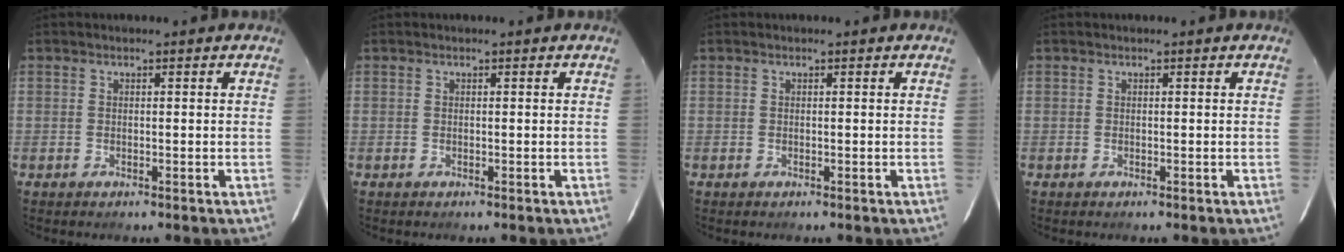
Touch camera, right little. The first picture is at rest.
{"total": 0.0}
{"total": 0.0}
{"total": 0.0}